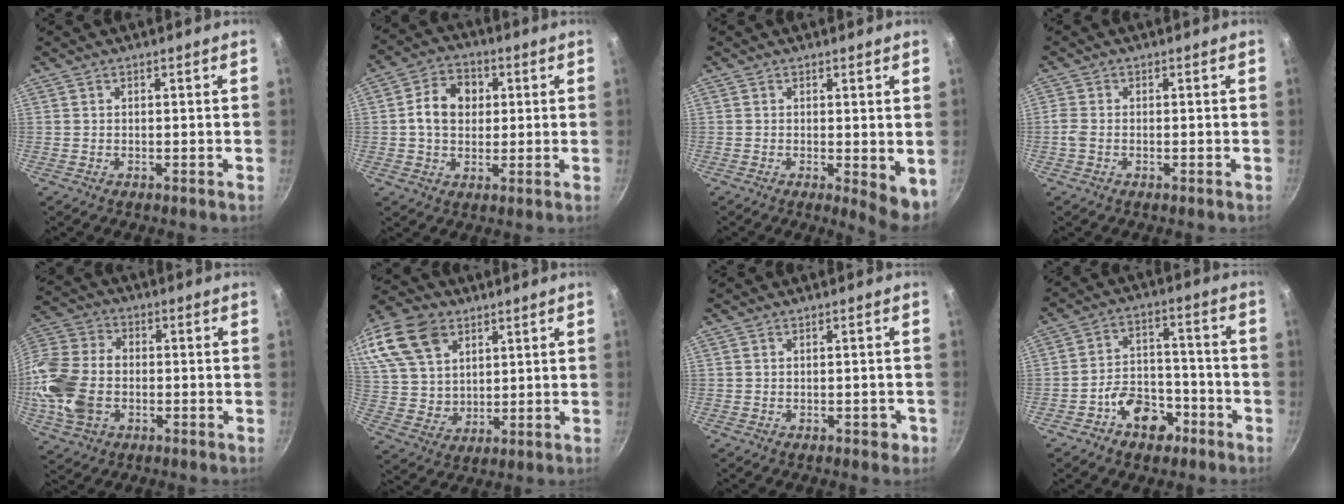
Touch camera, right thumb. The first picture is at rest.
{"total": 8.8, "force": [1.3, 6.9, 5.3], "torque": [-0.067, 0.011, 0.010]}
{"total": 5.1, "force": [-0.1, 1.9, 4.7], "torque": [-0.055, -0.008, 0.002]}
{"total": 1.7, "force": [-0.7, 1.0, 1.2], "torque": [-0.035, 0.004, -0.019]}
{"total": 16.7, "force": [-2.8, 12.0, 11.3], "torque": [-0.229, 0.024, -0.061]}
{"total": 22.0, "force": [11.0, 15.3, 11.3], "torque": [-0.244, 0.005, 0.214]}
{"total": 2.0, "force": [-0.8, 1.2, 1.4], "torque": [0.003, 0.015, -0.003]}
{"total": 9.7, "force": [-5.5, 6.4, 4.9], "torque": [-0.044, 0.056, -0.090]}